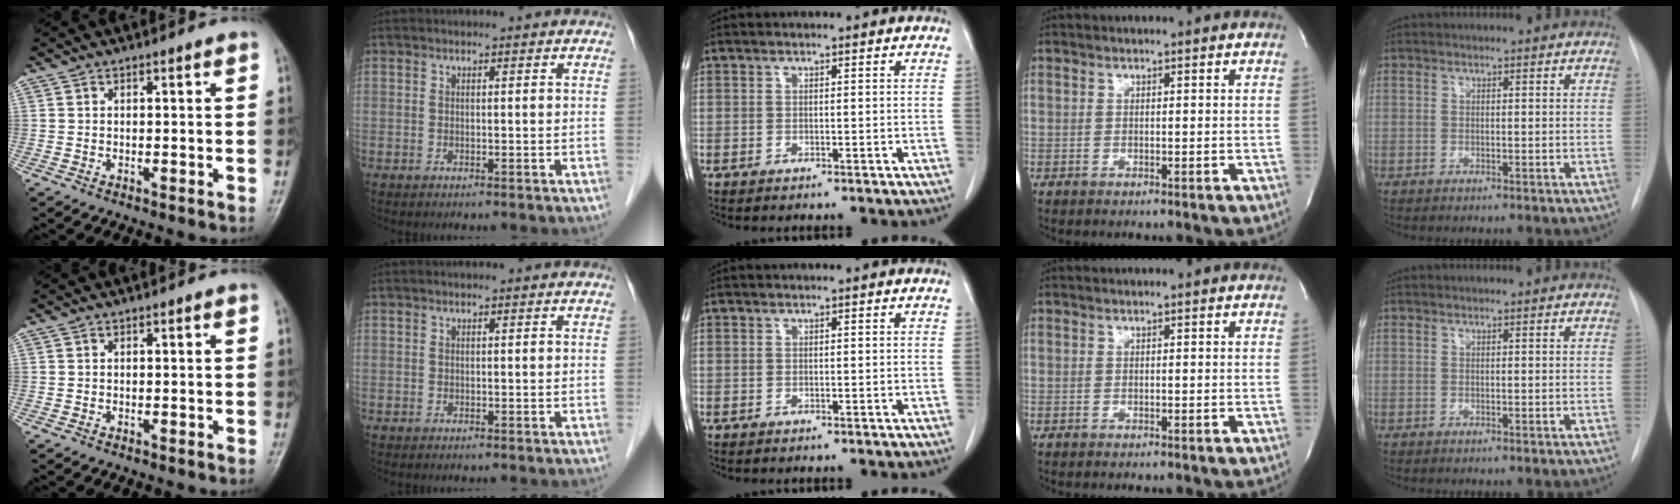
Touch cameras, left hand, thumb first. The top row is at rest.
{}